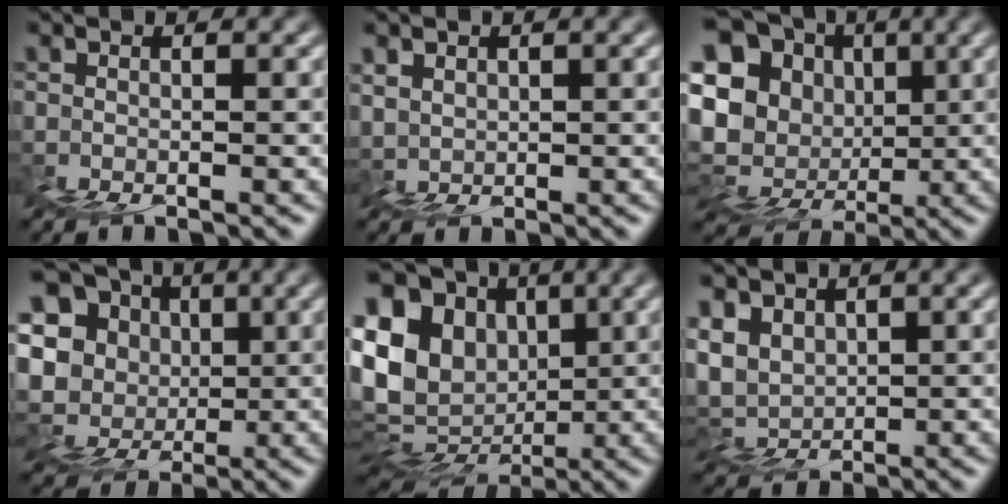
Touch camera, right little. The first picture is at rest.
{"total": 1.9, "force": [1.6, 0.8, -0.5], "torque": [0.023, 0.006, 0.040]}
{"total": 16.5, "force": [3.8, 15.4, 4.6], "torque": [-0.142, 0.011, 0.064]}
{"total": 15.3, "force": [6.5, 13.1, 4.5], "torque": [-0.143, 0.042, 0.113]}
{"total": 15.6, "force": [4.6, 12.9, 7.6], "torque": [-0.163, 0.036, 0.083]}
{"total": 6.6, "force": [4.9, 4.2, 1.2], "torque": [-0.031, 0.028, 0.089]}